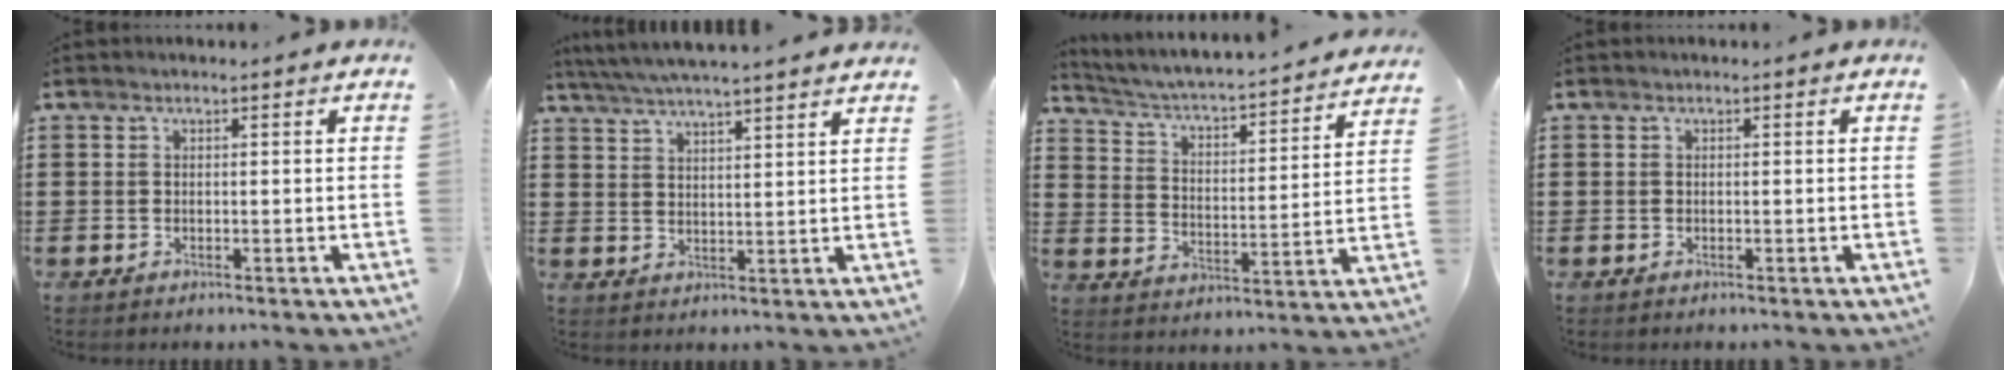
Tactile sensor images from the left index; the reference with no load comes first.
{"total": 4.7, "force": [4.5, -0.5, 1.3], "torque": [-0.040, -0.020, 0.080]}
{"total": 3.0, "force": [2.9, -0.2, 1.0], "torque": [-0.036, -0.035, 0.036]}
{"total": 0.0}